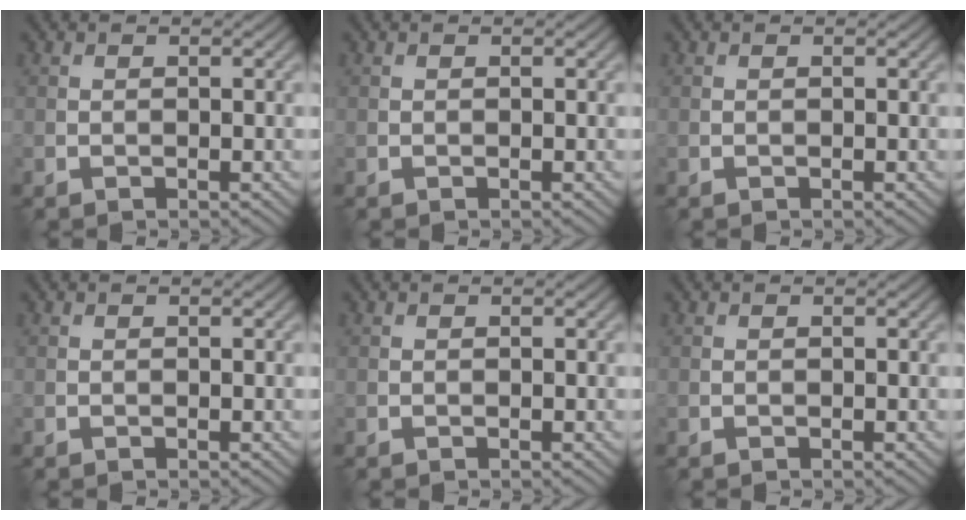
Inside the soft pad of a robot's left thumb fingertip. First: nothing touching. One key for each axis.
{"total": 0.0}
{"total": 0.0}
{"total": 0.0}
{"total": 0.0}
{"total": 0.0}